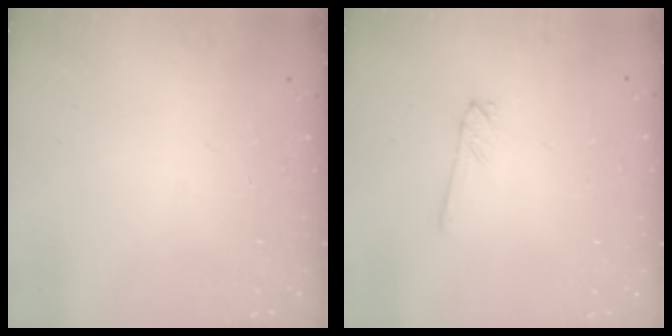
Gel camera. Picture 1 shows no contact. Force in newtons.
{"total": 0.8, "press": 0.8, "slide": 0.1}